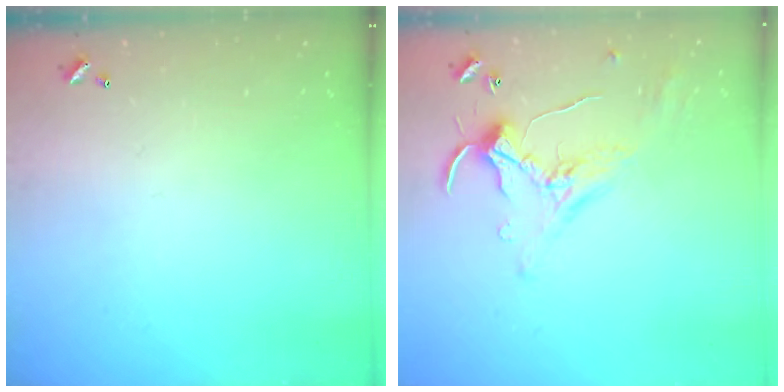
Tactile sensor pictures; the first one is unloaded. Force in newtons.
{"total": 1.0, "press": 0.5, "slide": 0.8}